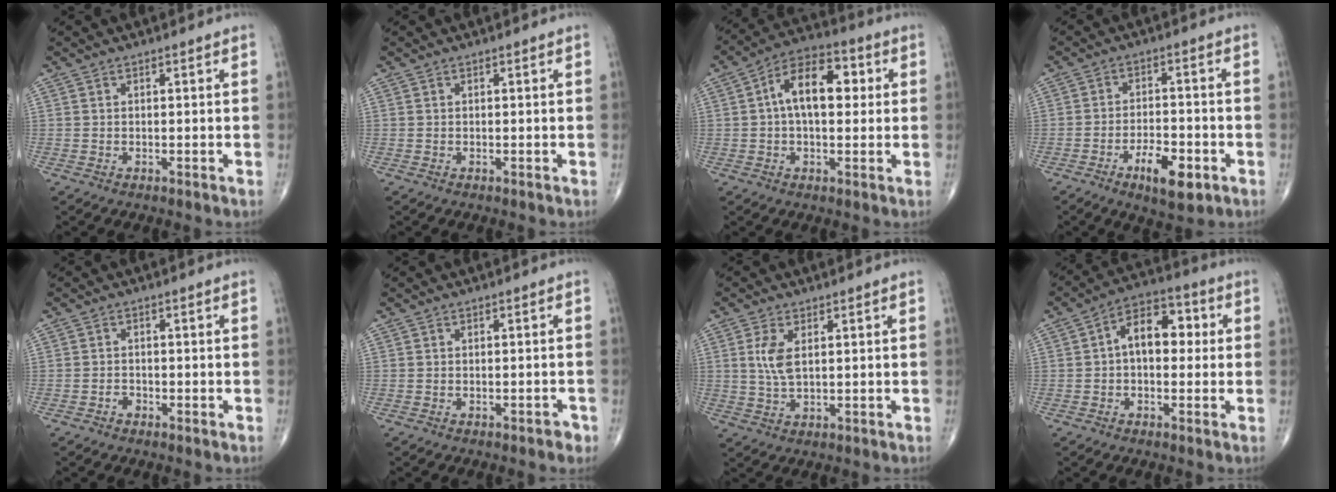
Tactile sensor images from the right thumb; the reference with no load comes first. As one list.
[{"total": 0.0}, {"total": 12.2, "force": [1.8, 6.8, 9.9], "torque": [-0.146, 0.027, 0.019]}, {"total": 8.3, "force": [-3.9, 3.4, 6.5], "torque": [-0.102, 0.018, -0.060]}, {"total": 1.2, "force": [-0.8, 0.9, 0.3], "torque": [-0.003, 0.005, -0.018]}, {"total": 1.4, "force": [-1.0, 0.7, 0.7], "torque": [-0.011, 0.008, -0.012]}, {"total": 5.0, "force": [1.2, 2.4, 4.3], "torque": [-0.094, -0.005, 0.028]}, {"total": 8.4, "force": [0.3, 5.4, 6.4], "torque": [-0.068, 0.032, -0.007]}]